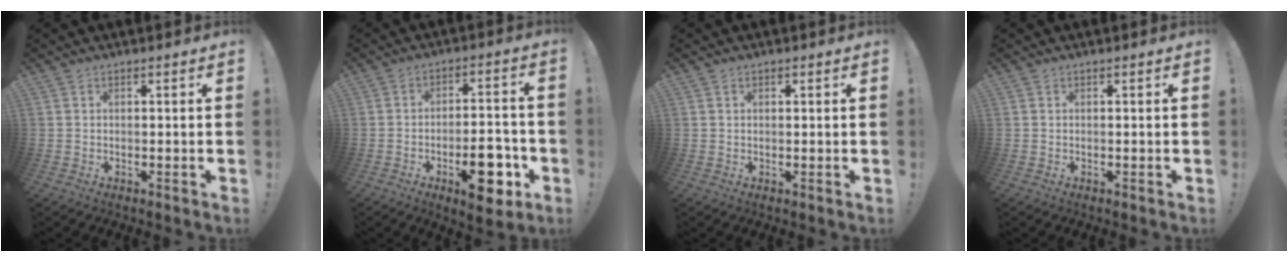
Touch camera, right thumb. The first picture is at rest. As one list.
[{"total": 15.9, "force": [-6.8, 6.1, 13.1], "torque": [-0.183, 0.038, -0.100]}, {"total": 0.6, "force": [0.3, 0.4, 0.4], "torque": [-0.007, 0.003, 0.004]}, {"total": 0.0}]